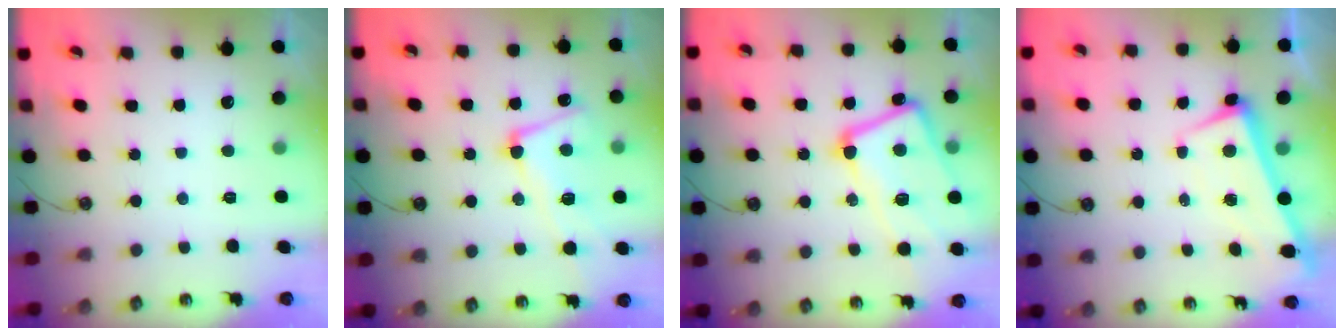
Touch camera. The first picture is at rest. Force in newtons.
{"total": 6.9, "press": 6.7, "slide": 1.5}
{"total": 12.9, "press": 12.7, "slide": 2.1}
{"total": 1.5, "press": 0.5, "slide": 1.5}